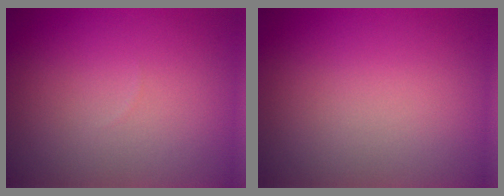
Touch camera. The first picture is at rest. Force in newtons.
{"total": 0.0}